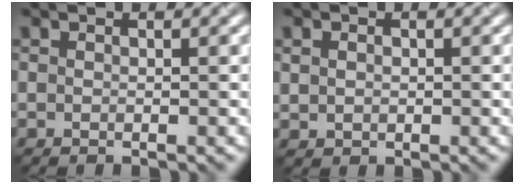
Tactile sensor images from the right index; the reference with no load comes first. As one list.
[{"total": 1.3, "force": [0.2, 1.1, 0.6], "torque": [-0.007, -0.003, 0.009]}]